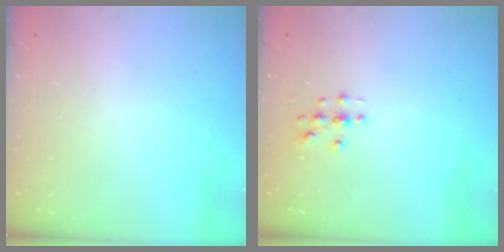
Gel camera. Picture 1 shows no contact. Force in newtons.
{"total": 3.4, "press": 3.4, "slide": 0.2}